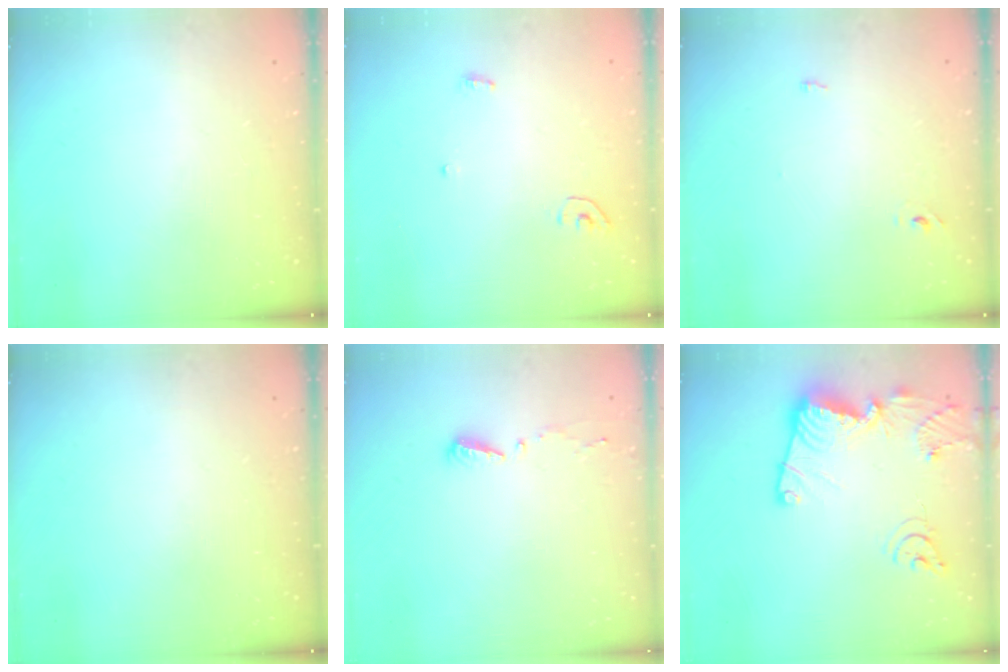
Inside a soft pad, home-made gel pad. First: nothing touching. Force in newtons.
{"total": 3.4, "press": 3.4, "slide": 0.3}
{"total": 2.4, "press": 2.2, "slide": 1.0}
{"total": 0.0}
{"total": 4.0, "press": 4.0, "slide": 0.4}
{"total": 16.7, "press": 16.7, "slide": 1.2}